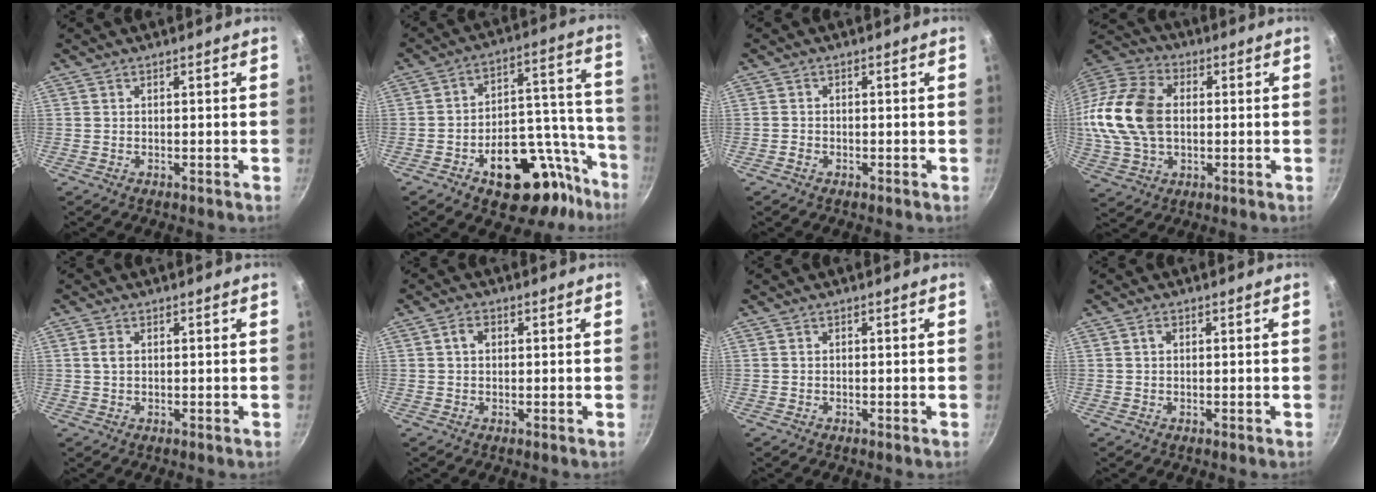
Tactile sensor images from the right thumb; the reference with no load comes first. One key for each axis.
{"total": 24.2, "fx": -12.8, "fy": 13.3, "fz": 15.6, "tx": -0.143, "ty": 0.094, "tz": -0.176}
{"total": 1.0, "fx": -0.7, "fy": 0.7, "fz": 0.3, "tx": -0.011, "ty": 0.005, "tz": -0.015}
{"total": 18.4, "fx": 0.8, "fy": 12.6, "fz": 13.4, "tx": -0.259, "ty": 0.026, "tz": 0.007}
{"total": 1.9, "fx": 0.3, "fy": 1.3, "fz": 1.4, "tx": -0.026, "ty": 0.001, "tz": 0.006}
{"total": 2.4, "fx": 0.4, "fy": 1.8, "fz": 1.6, "tx": -0.022, "ty": 0.005, "tz": 0.006}
{"total": 0.0}
{"total": 1.0, "fx": 0.2, "fy": 0.7, "fz": 0.7, "tx": -0.012, "ty": 0.005, "tz": 0.004}